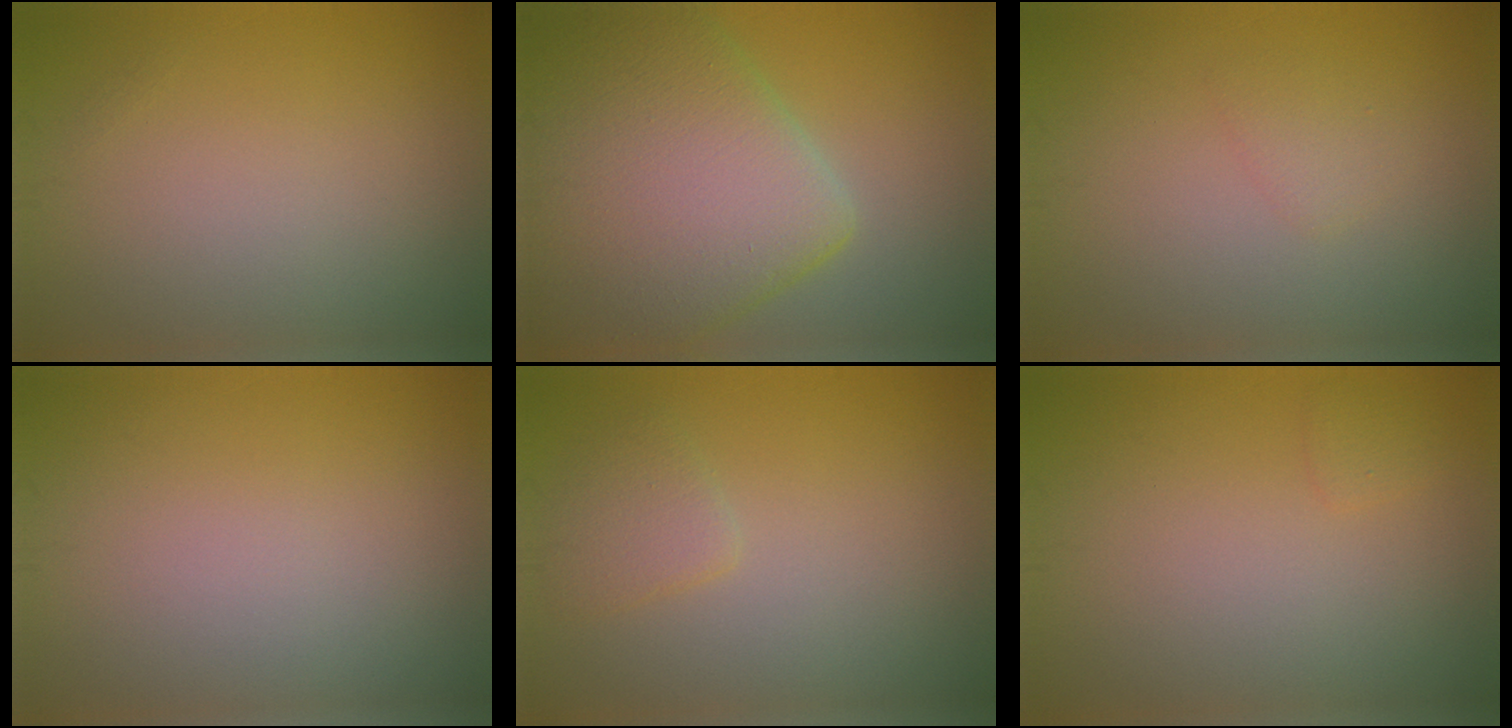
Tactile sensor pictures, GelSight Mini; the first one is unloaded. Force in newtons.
{"total": 12.7, "press": 12.7, "slide": 0.6}
{"total": 1.2, "press": 1.1, "slide": 0.1}
{"total": 0.0}
{"total": 1.7, "press": 1.7, "slide": 0.2}
{"total": 0.7, "press": 0.7, "slide": 0.1}